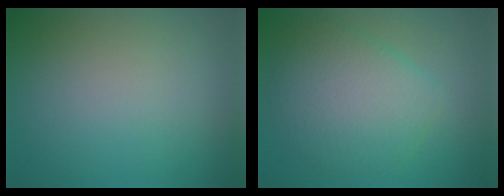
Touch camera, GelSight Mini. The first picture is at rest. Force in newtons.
{"total": 5.7, "press": 5.7, "slide": 0.2}